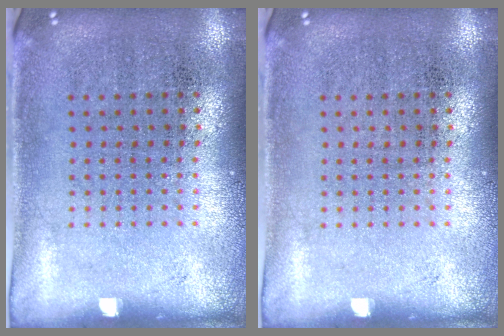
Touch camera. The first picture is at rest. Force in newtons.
{"total": 0.0}